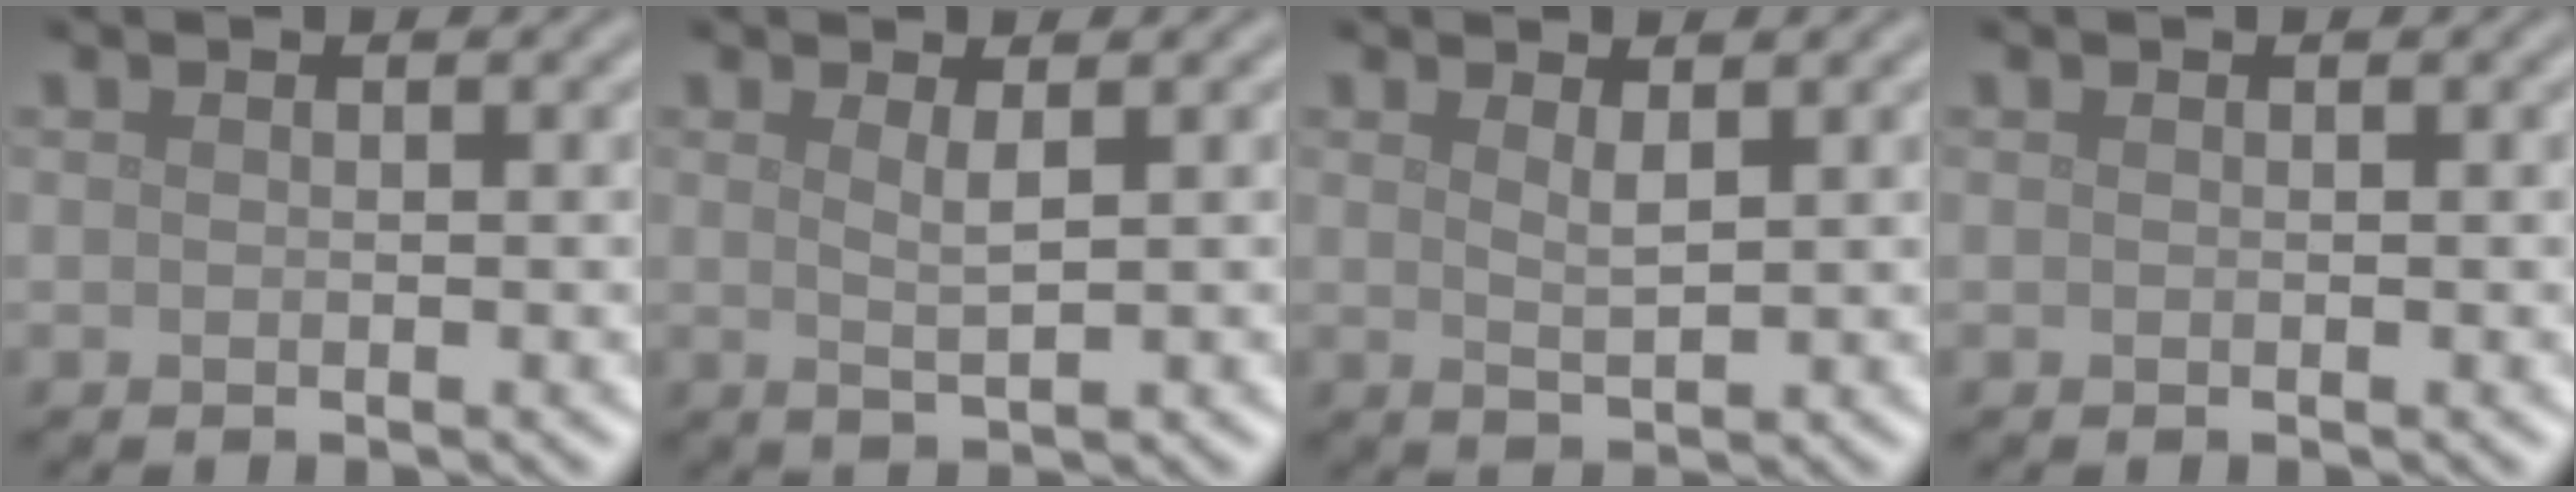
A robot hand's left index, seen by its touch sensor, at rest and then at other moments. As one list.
[{"total": 1.8, "force": [0.6, 0.4, 1.7], "torque": [-0.029, -0.006, 0.010]}, {"total": 1.5, "force": [0.9, 0.4, 1.2], "torque": [-0.023, -0.006, 0.019]}, {"total": 0.0}]